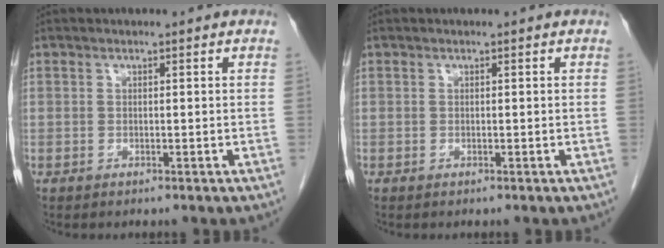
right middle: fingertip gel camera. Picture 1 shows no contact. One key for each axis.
{"total": 0.0}